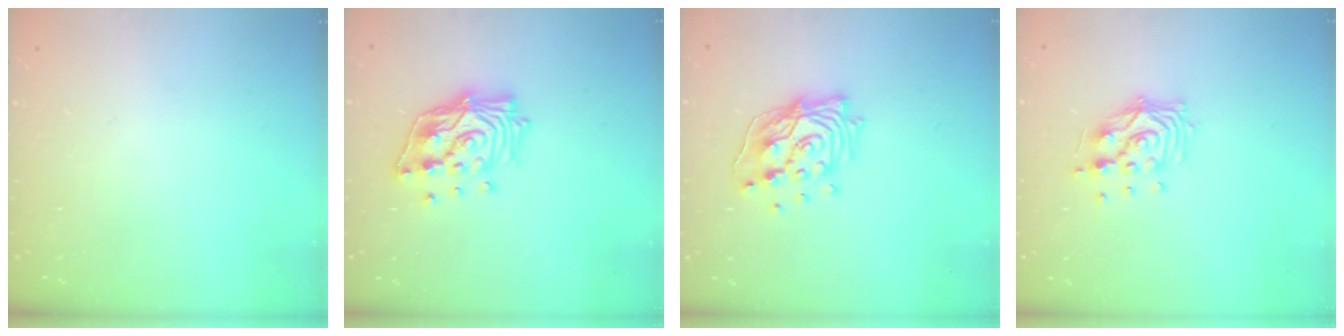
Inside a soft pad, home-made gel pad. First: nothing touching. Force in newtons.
{"total": 14.6, "press": 14.5, "slide": 1.8}
{"total": 15.9, "press": 15.9, "slide": 1.5}
{"total": 10.8, "press": 10.7, "slide": 1.1}